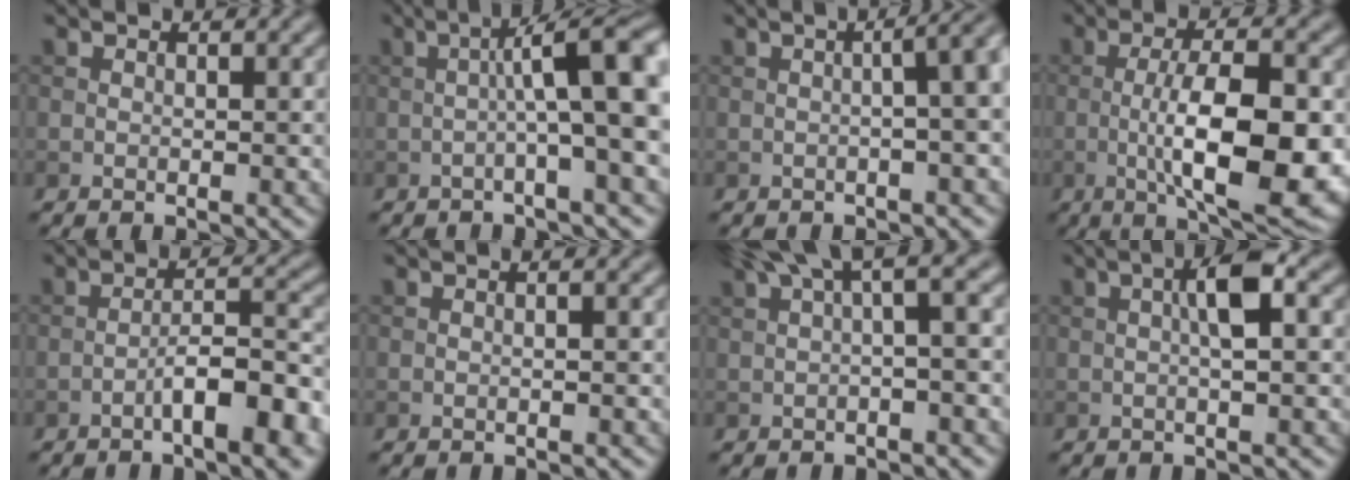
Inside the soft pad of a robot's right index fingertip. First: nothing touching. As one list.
[{"total": 8.6, "force": [0.5, 1.4, 8.4], "torque": [-0.118, 0.015, 0.000]}, {"total": 6.6, "force": [0.6, 2.8, 6.0], "torque": [-0.034, 0.032, -0.013]}, {"total": 11.6, "force": [-1.7, 3.6, 10.9], "torque": [-0.171, -0.007, -0.027]}, {"total": 6.7, "force": [-3.0, 1.4, 5.9], "torque": [-0.093, 0.014, -0.052]}, {"total": 1.1, "force": [0.2, 0.3, 1.1], "torque": [-0.014, -0.005, -0.003]}, {"total": 6.3, "force": [2.4, 1.5, 5.6], "torque": [-0.078, 0.028, 0.035]}, {"total": 4.1, "force": [0.7, 0.8, 4.0], "torque": [-0.068, 0.012, 0.007]}]